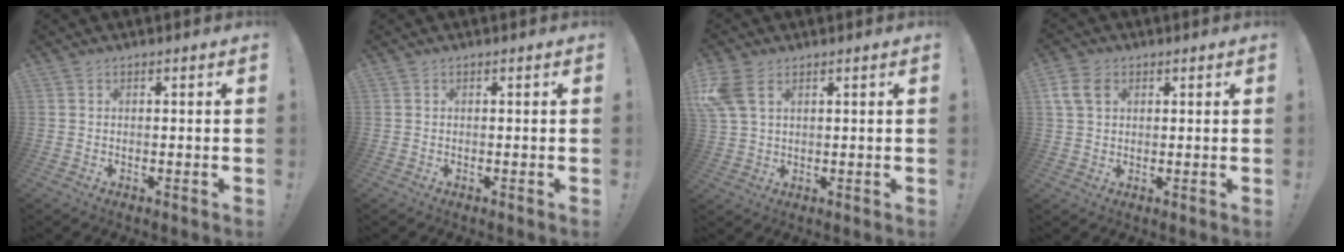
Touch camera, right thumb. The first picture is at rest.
{"total": 0.0}
{"total": 7.7, "force": [3.5, 4.5, 5.2], "torque": [-0.115, -0.008, 0.070]}
{"total": 7.5, "force": [2.5, 5.4, 4.6], "torque": [-0.090, 0.002, 0.050]}